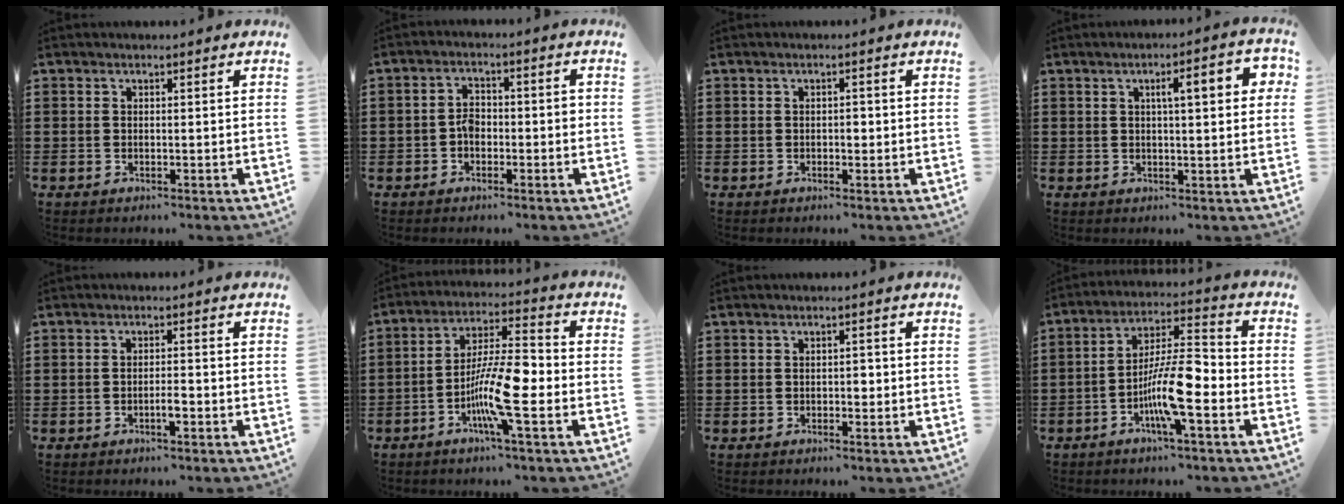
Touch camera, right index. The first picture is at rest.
{"total": 3.2, "force": [-0.8, 2.0, 2.3], "torque": [-0.045, 0.005, -0.018]}
{"total": 1.1, "force": [-0.1, 0.6, 0.9], "torque": [-0.017, 0.003, -0.002]}
{"total": 5.1, "force": [1.3, 1.1, 4.8], "torque": [-0.077, 0.003, 0.014]}
{"total": 2.3, "force": [-0.9, 0.4, 2.0], "torque": [-0.036, 0.003, -0.017]}
{"total": 10.8, "force": [-3.2, 2.2, 10.1], "torque": [-0.200, -0.006, -0.064]}
{"total": 1.3, "force": [-0.1, 0.7, 1.0], "torque": [-0.018, 0.004, -0.004]}
{"total": 10.6, "force": [-3.7, 2.4, 9.6], "torque": [-0.192, -0.005, -0.071]}